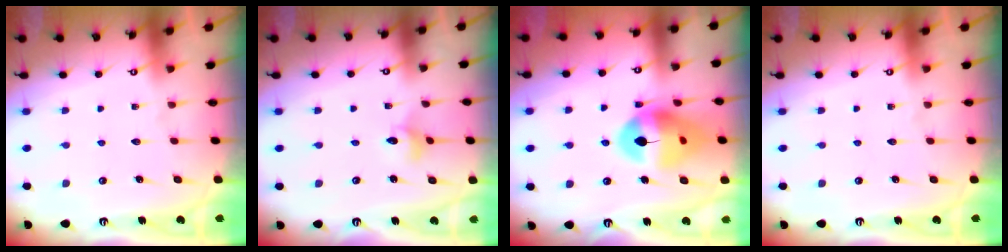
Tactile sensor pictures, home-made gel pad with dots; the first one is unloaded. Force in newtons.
{"total": 3.6, "press": 3.5, "slide": 0.4}
{"total": 15.4, "press": 15.3, "slide": 1.8}
{"total": 0.0}